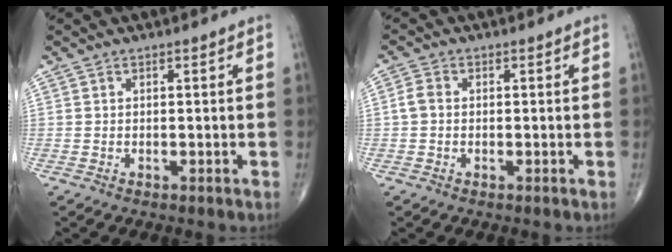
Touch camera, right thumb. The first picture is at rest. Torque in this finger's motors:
{"motor_torque": [-0.52, 0.43, 0.29, -0.03, 0.03]}